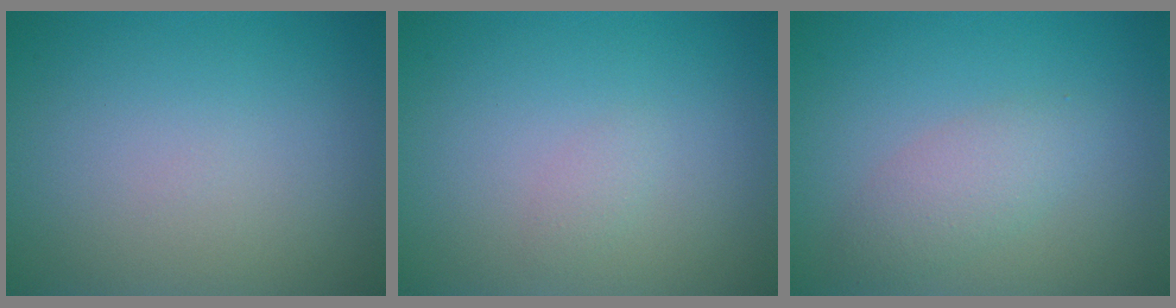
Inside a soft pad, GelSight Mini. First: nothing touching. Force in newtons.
{"total": 0.7, "press": 0.7, "slide": 0.0}
{"total": 2.4, "press": 2.4, "slide": 0.2}